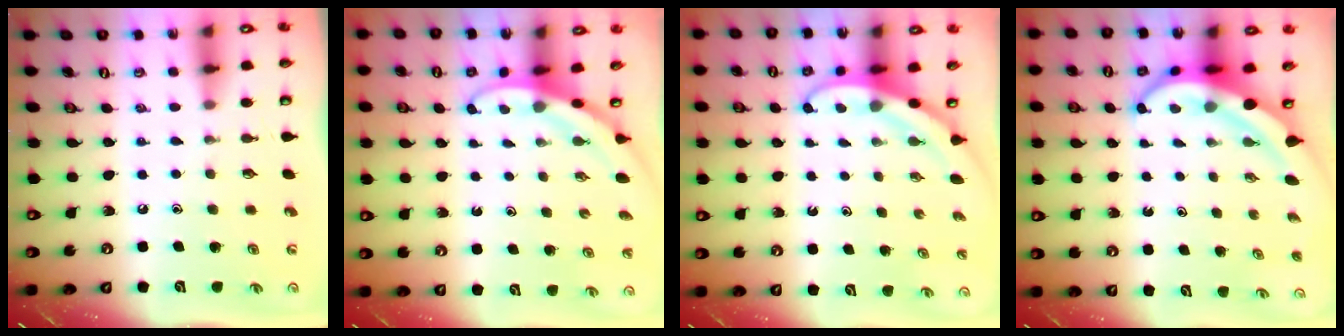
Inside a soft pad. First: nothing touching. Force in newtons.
{"total": 3.0, "press": 3.0, "slide": 0.1}
{"total": 3.7, "press": 3.6, "slide": 0.4}
{"total": 7.5, "press": 7.3, "slide": 1.4}